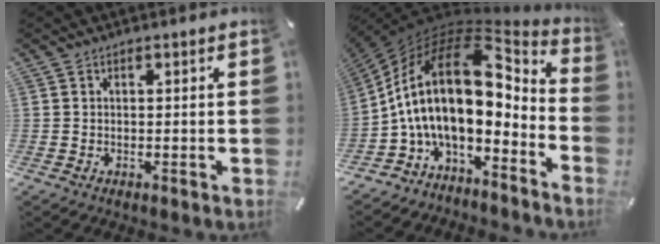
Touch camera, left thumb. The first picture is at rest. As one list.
[{"total": 24.0, "force": [1.8, 13.0, 20.1], "torque": [-0.410, -0.028, 0.033]}]